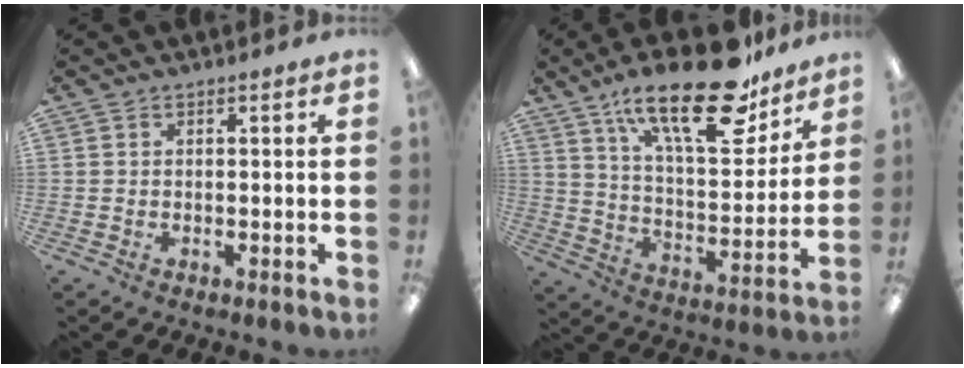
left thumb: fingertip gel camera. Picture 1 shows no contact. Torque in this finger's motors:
{"motor_torque": [0.77, 0.24, 1.51, -1.27, 0.46]}